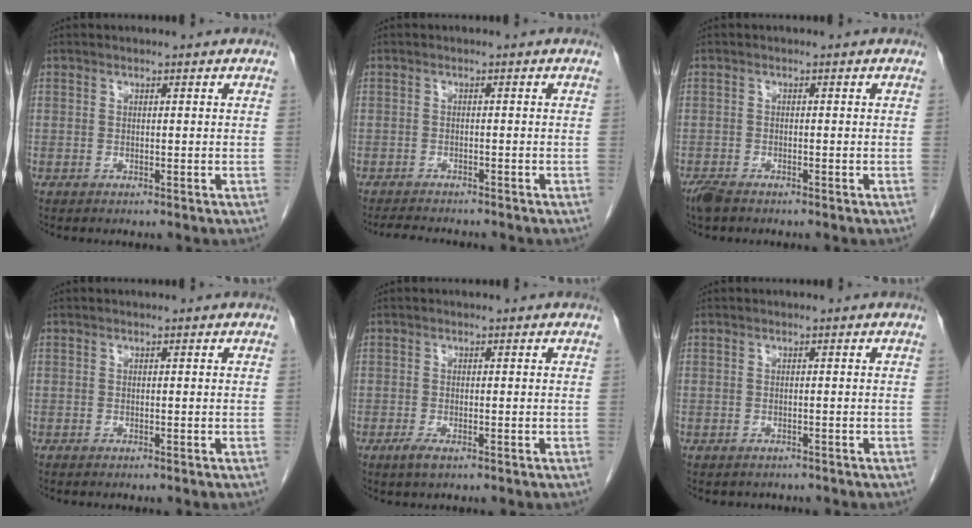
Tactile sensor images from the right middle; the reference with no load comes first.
{"total": 4.9, "force": [-4.6, 0.7, 1.7], "torque": [-0.028, -0.013, -0.070]}
{"total": 2.8, "force": [-2.2, 0.9, 1.5], "torque": [-0.035, -0.008, -0.039]}
{"total": 0.0}
{"total": 1.8, "force": [-1.0, 0.5, 1.4], "torque": [-0.031, -0.003, -0.019]}
{"total": 1.7, "force": [-1.5, 0.7, 0.2], "torque": [-0.013, -0.003, -0.018]}